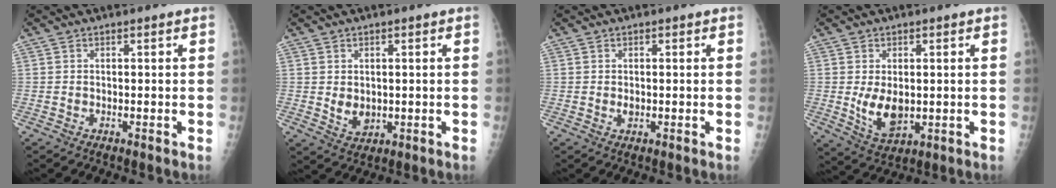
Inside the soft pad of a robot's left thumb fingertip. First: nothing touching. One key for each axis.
{"total": 4.1, "fx": 0.1, "fy": 3.3, "fz": 2.5, "tx": -0.026, "ty": -0.008, "tz": 0.015}
{"total": 1.3, "fx": 0.0, "fy": 1.0, "fz": 0.8, "tx": -0.007, "ty": 0.000, "tz": 0.001}
{"total": 7.4, "fx": -0.2, "fy": 4.7, "fz": 5.7, "tx": -0.082, "ty": -0.016, "tz": 0.012}